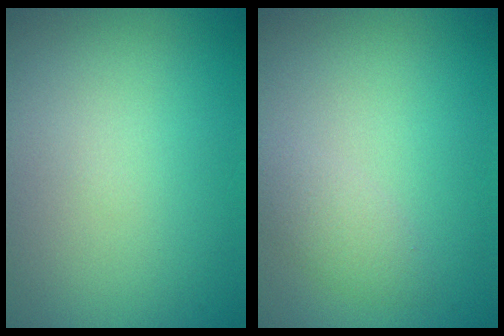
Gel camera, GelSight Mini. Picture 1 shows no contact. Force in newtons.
{"total": 1.8, "press": 1.8, "slide": 0.1}